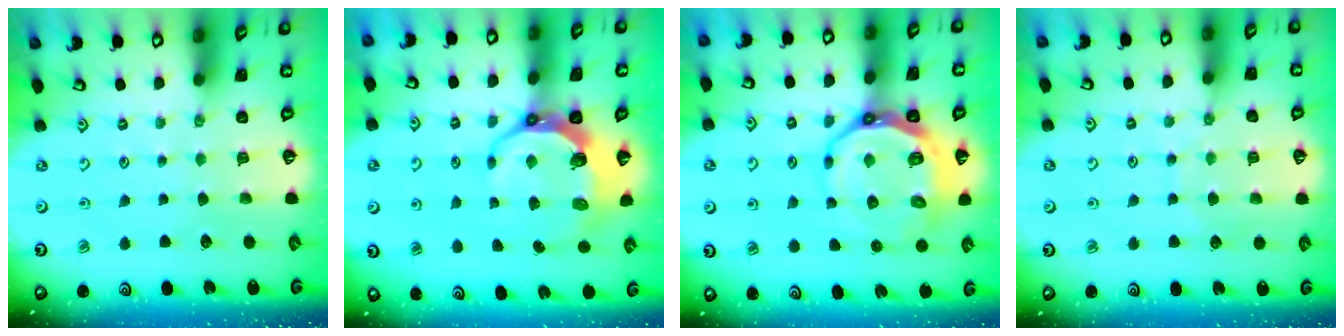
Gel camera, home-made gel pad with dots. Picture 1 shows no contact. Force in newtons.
{"total": 9.6, "press": 8.7, "slide": 4.0}
{"total": 15.2, "press": 14.7, "slide": 3.8}
{"total": 6.3, "press": 6.3, "slide": 0.5}